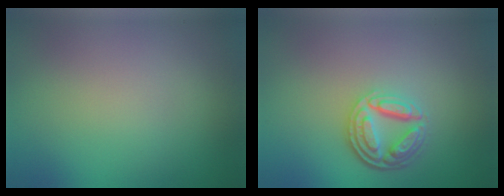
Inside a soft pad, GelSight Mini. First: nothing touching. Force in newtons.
{"total": 4.6, "press": 3.5, "slide": 3.0}